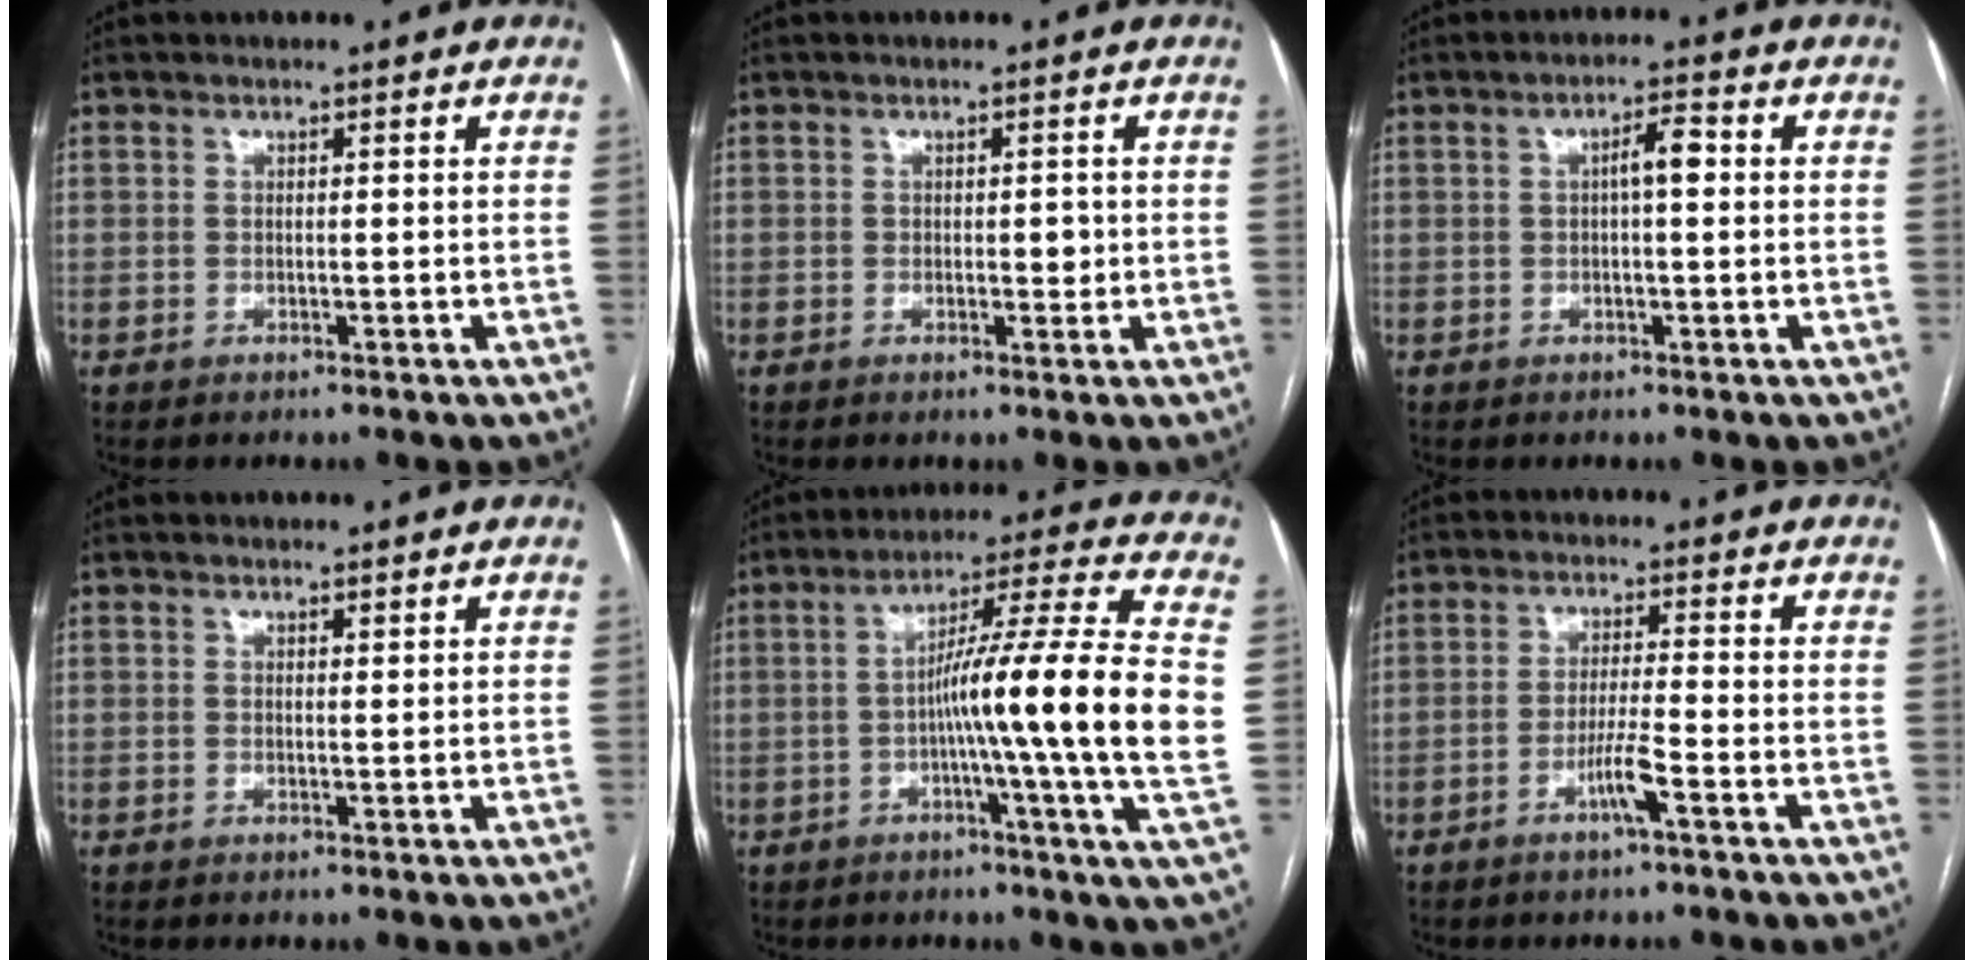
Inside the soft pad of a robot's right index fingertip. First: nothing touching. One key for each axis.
{"total": 1.8, "fx": 0.0, "fy": 1.0, "fz": 1.5, "tx": -0.018, "ty": 0.002, "tz": 0.001}
{"total": 3.5, "fx": 0.4, "fy": 0.8, "fz": 3.4, "tx": -0.054, "ty": 0.011, "tz": 0.003}
{"total": 0.6, "fx": 0.5, "fy": 0.1, "fz": 0.4, "tx": -0.006, "ty": -0.003, "tz": 0.006}
{"total": 17.6, "fx": -1.4, "fy": -1.8, "fz": 17.4, "tx": -0.271, "ty": 0.000, "tz": -0.036}
{"total": 4.2, "fx": -2.2, "fy": -0.3, "fz": 3.6, "tx": -0.070, "ty": -0.006, "tz": -0.043}